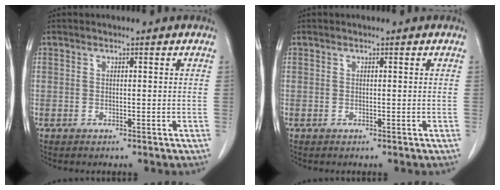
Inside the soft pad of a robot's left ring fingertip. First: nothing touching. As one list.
[{"total": 0.0}]